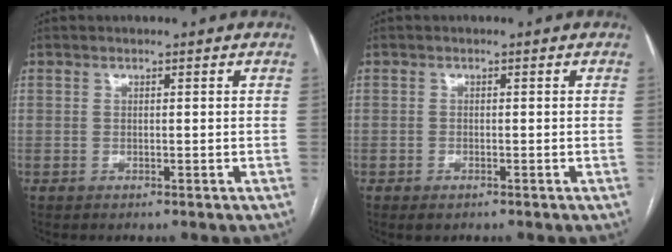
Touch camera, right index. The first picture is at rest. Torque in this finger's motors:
{"motor_torque": [0.27, -0.13, 0.10, 0.00]}